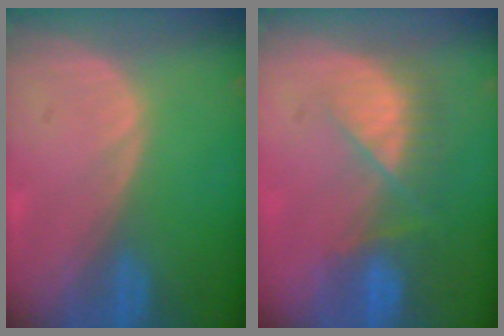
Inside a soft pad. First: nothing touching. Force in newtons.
{"total": 7.6, "press": 6.7, "slide": 3.6}